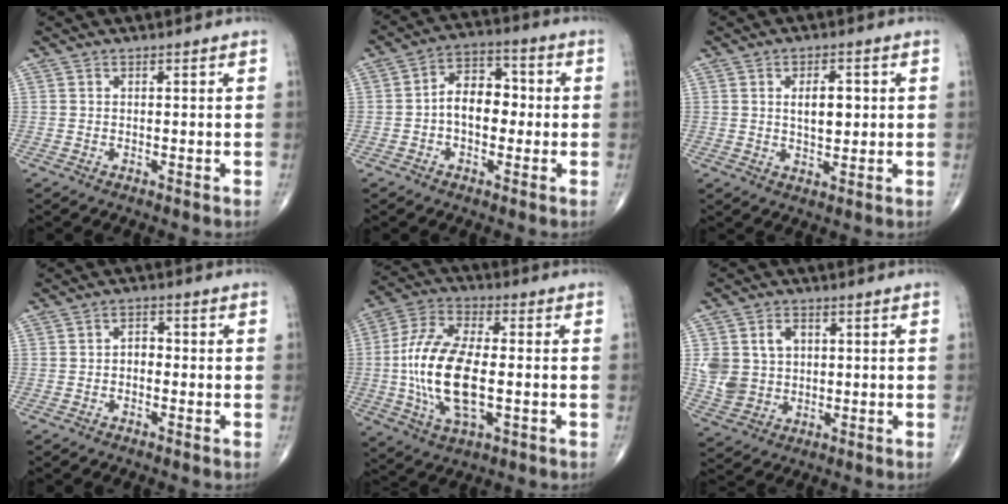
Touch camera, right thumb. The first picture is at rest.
{"total": 8.9, "force": [-0.7, 5.9, 6.6], "torque": [-0.078, 0.029, -0.025]}
{"total": 5.8, "force": [0.9, 2.9, 4.9], "torque": [-0.062, -0.005, 0.016]}
{"total": 2.4, "force": [-0.5, 1.7, 1.7], "torque": [-0.013, 0.013, -0.018]}
{"total": 17.3, "force": [-1.8, 8.1, 15.2], "torque": [-0.309, 0.012, -0.031]}
{"total": 9.0, "force": [1.6, 7.4, 5.0], "torque": [-0.070, -0.002, 0.039]}